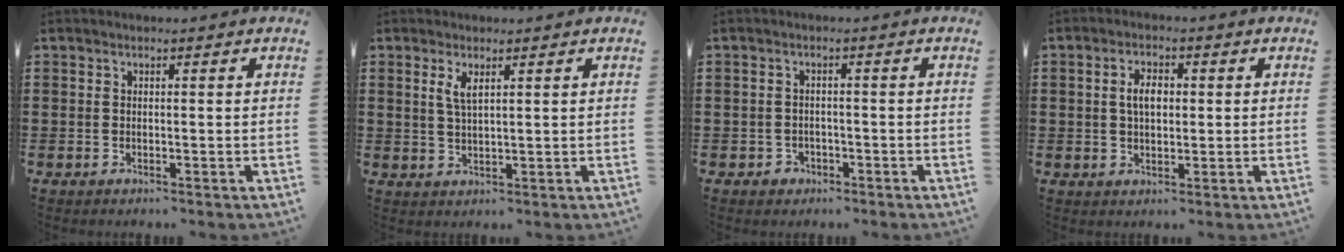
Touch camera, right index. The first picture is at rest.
{"total": 2.7, "force": [1.3, 0.8, 2.2], "torque": [-0.048, 0.005, 0.022]}
{"total": 1.7, "force": [-1.1, 1.2, 0.1], "torque": [-0.008, 0.002, -0.026]}
{"total": 3.9, "force": [0.5, 2.0, 3.3], "torque": [-0.060, 0.006, 0.005]}